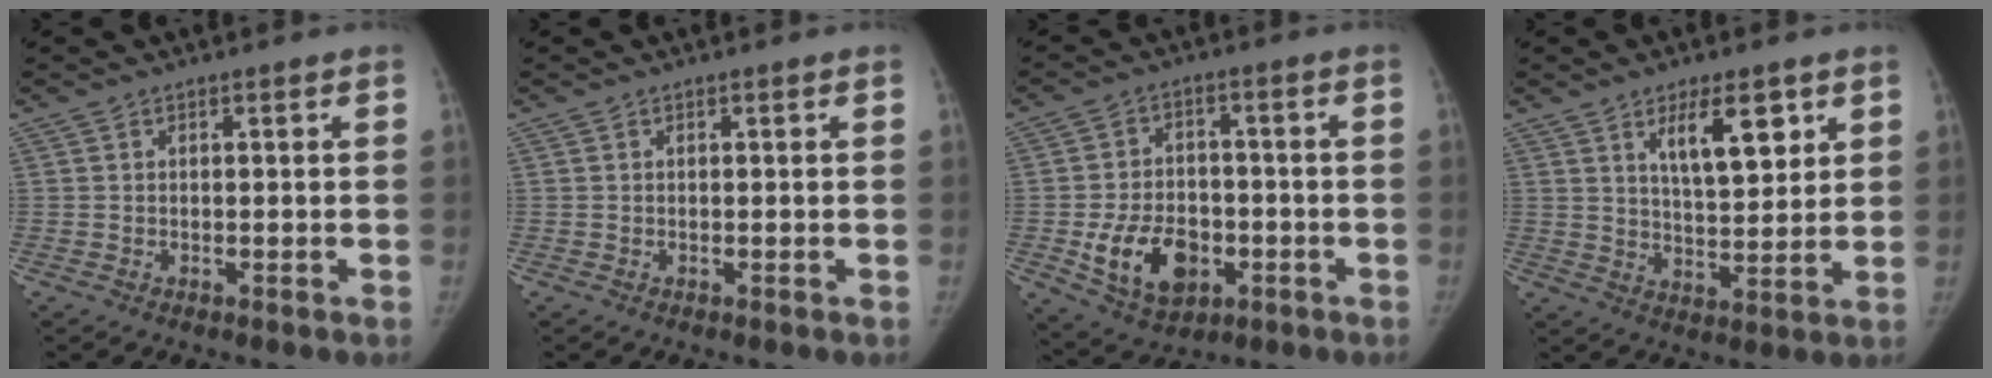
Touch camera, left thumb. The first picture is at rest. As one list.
[{"total": 0.0}, {"total": 12.7, "force": [-3.8, 9.0, 8.2], "torque": [-0.114, 0.014, -0.054]}, {"total": 10.2, "force": [4.9, 4.0, 7.9], "torque": [-0.103, -0.034, 0.085]}]